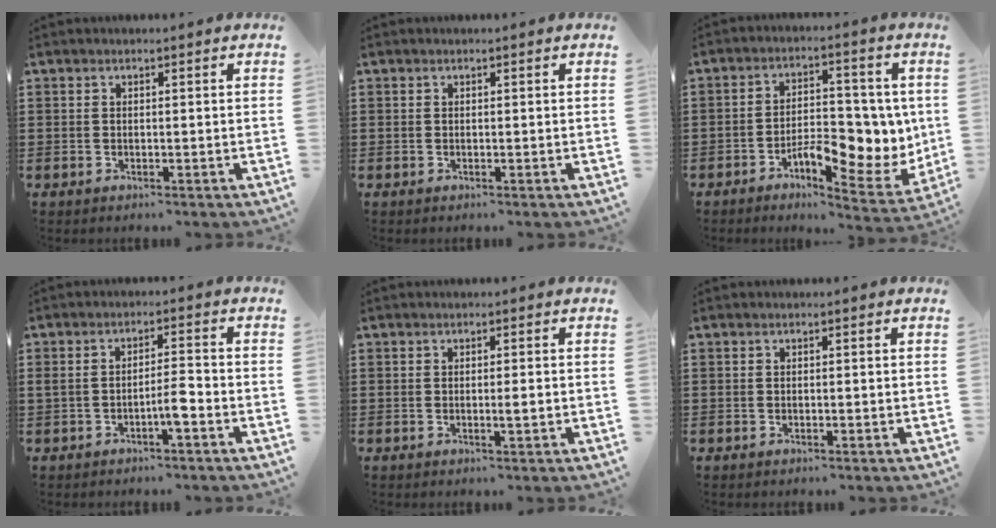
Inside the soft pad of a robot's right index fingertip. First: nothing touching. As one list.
[{"total": 0.0}, {"total": 9.3, "force": [-2.0, 4.9, 7.6], "torque": [-0.097, -0.001, -0.034]}, {"total": 3.9, "force": [-1.7, 0.8, 3.5], "torque": [-0.061, 0.006, -0.033]}, {"total": 1.5, "force": [-0.2, 0.2, 1.5], "torque": [-0.025, -0.003, -0.003]}, {"total": 0.0}]